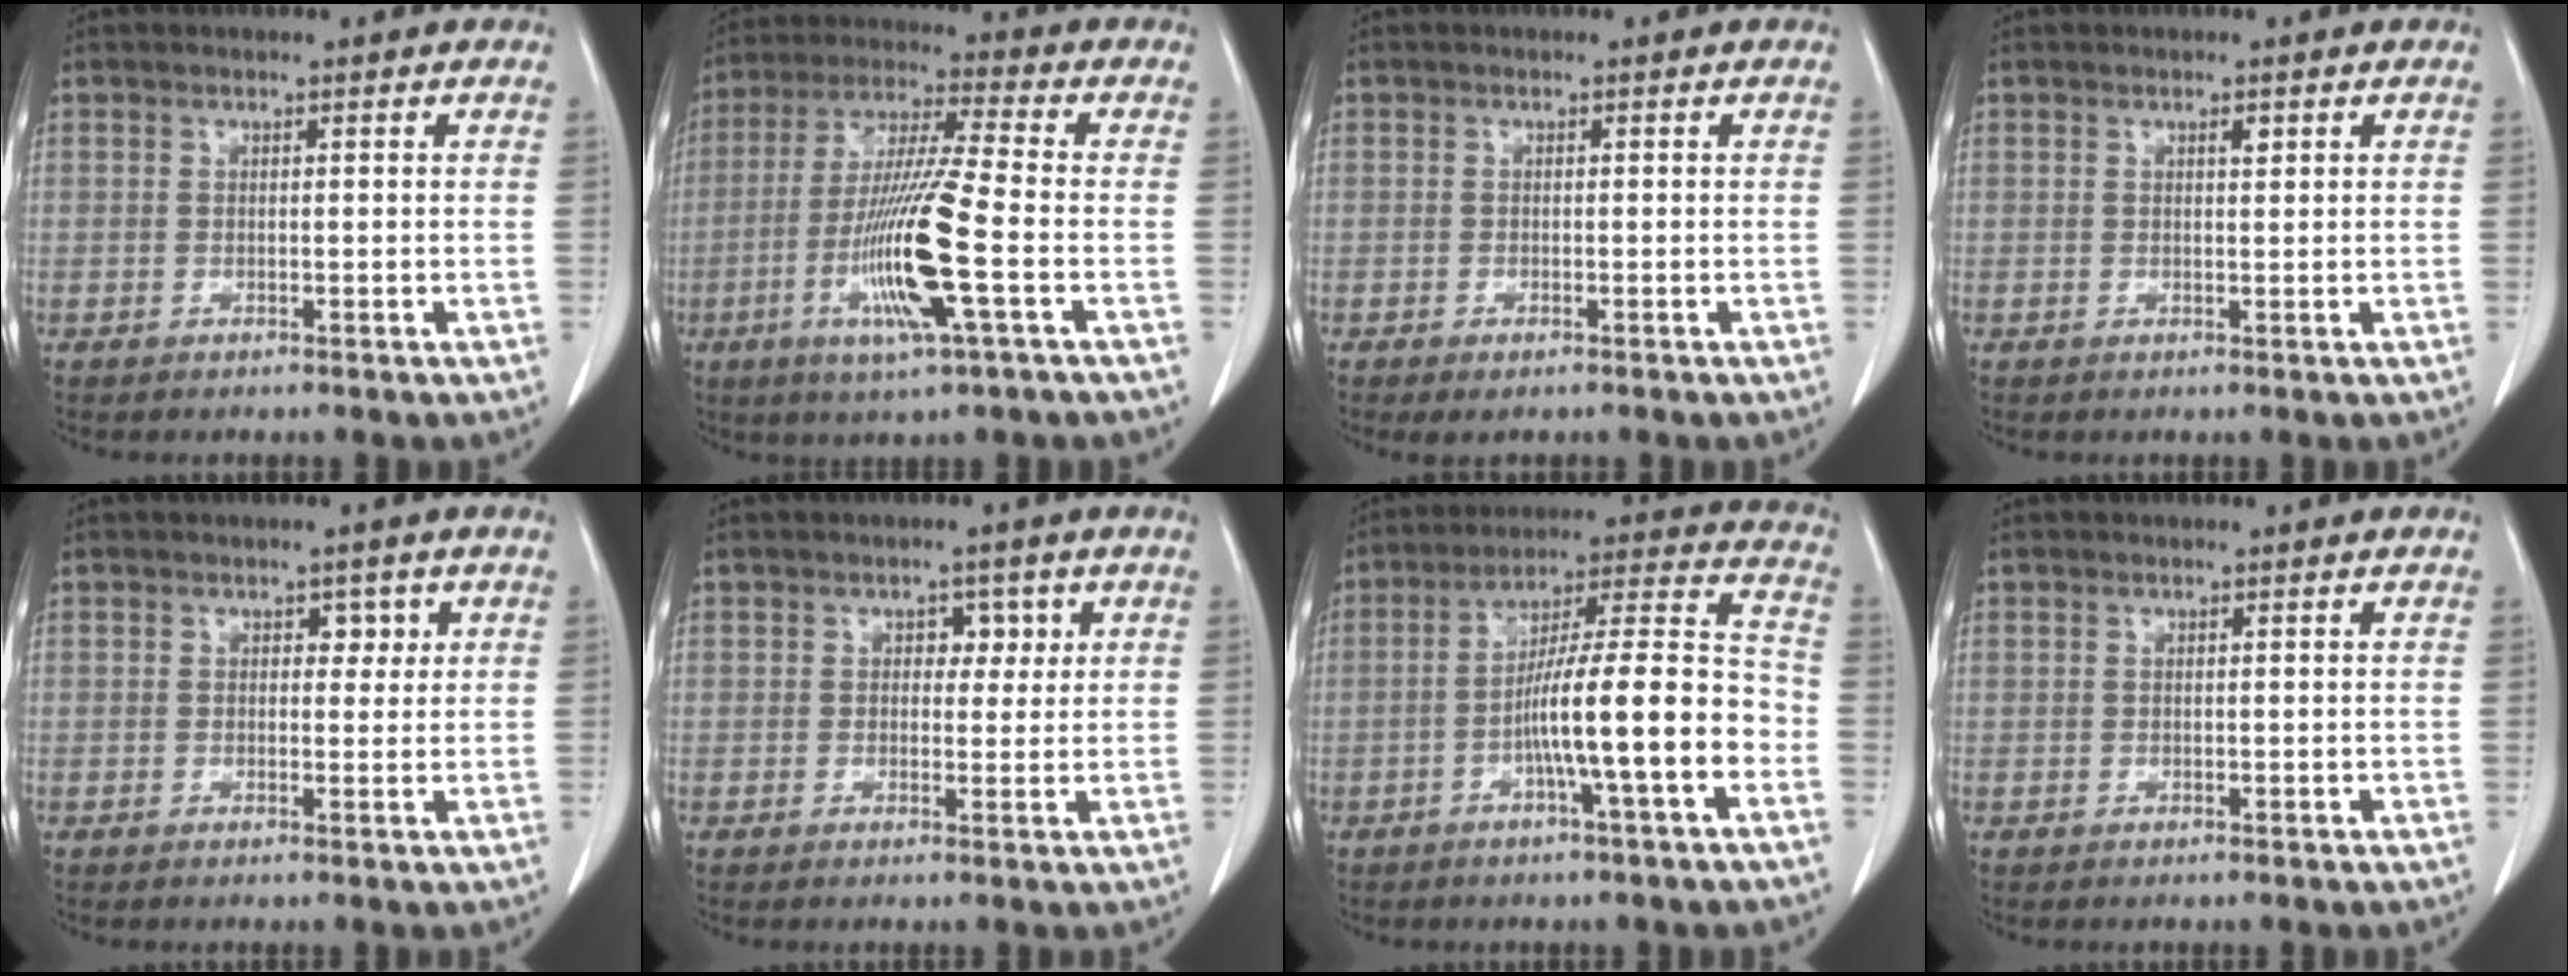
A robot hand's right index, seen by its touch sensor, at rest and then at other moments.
{"total": 14.1, "force": [-4.0, -0.2, 13.5], "torque": [-0.273, -0.017, -0.081]}
{"total": 1.4, "force": [-0.9, 0.5, 1.0], "torque": [-0.014, -0.003, -0.004]}
{"total": 0.9, "force": [0.5, 0.3, 0.7], "torque": [-0.013, -0.001, 0.007]}
{"total": 2.0, "force": [0.8, 1.3, 1.3], "torque": [-0.008, 0.003, 0.007]}
{"total": 2.8, "force": [0.9, 1.9, 1.8], "torque": [-0.015, 0.008, 0.010]}
{"total": 15.0, "force": [-4.5, 0.4, 14.2], "torque": [-0.231, 0.018, -0.076]}
{"total": 0.0}